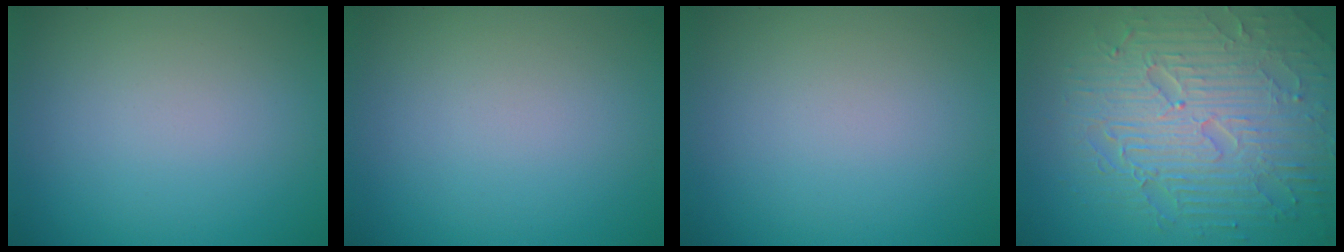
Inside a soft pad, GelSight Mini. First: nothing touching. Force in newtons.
{"total": 0.0}
{"total": 0.0}
{"total": 8.8, "press": 6.3, "slide": 6.1}